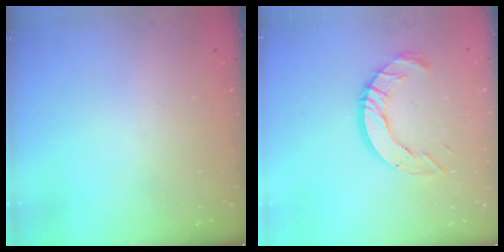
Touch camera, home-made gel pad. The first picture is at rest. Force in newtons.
{"total": 9.7, "press": 9.6, "slide": 0.9}